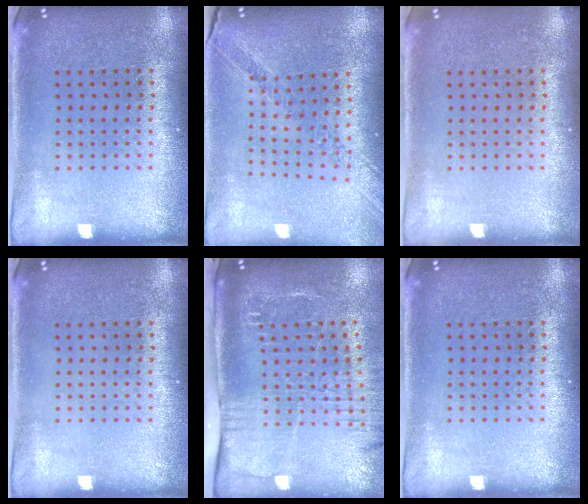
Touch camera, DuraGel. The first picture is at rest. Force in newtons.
{"total": 1.1, "press": 1.1, "slide": 0.2}
{"total": 0.0}
{"total": 0.0}
{"total": 2.7, "press": 2.2, "slide": 1.7}
{"total": 0.0}